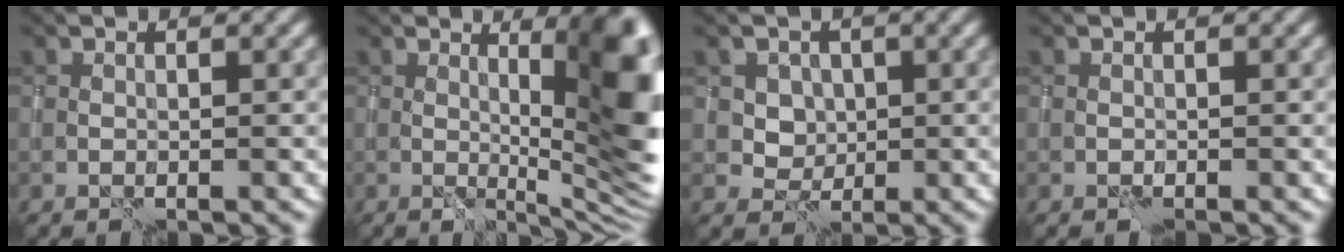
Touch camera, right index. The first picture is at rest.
{"total": 12.3, "force": [1.5, 3.9, 11.5], "torque": [-0.108, 0.009, 0.025]}
{"total": 2.7, "force": [1.2, 2.3, 0.4], "torque": [-0.014, -0.009, 0.040]}
{"total": 0.0}